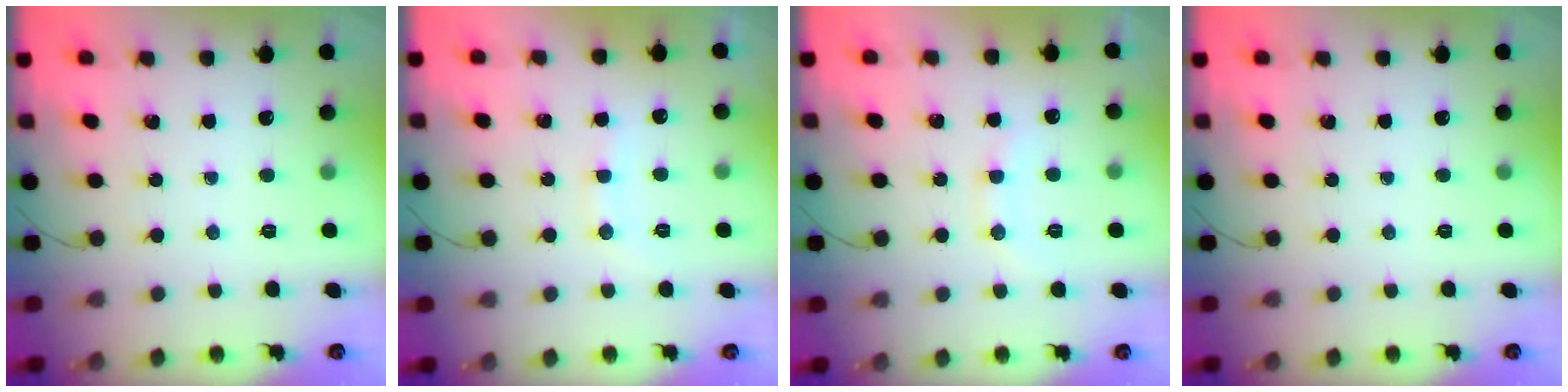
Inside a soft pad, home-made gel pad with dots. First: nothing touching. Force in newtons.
{"total": 7.9, "press": 7.9, "slide": 1.0}
{"total": 8.9, "press": 8.9, "slide": 1.1}
{"total": 0.0}